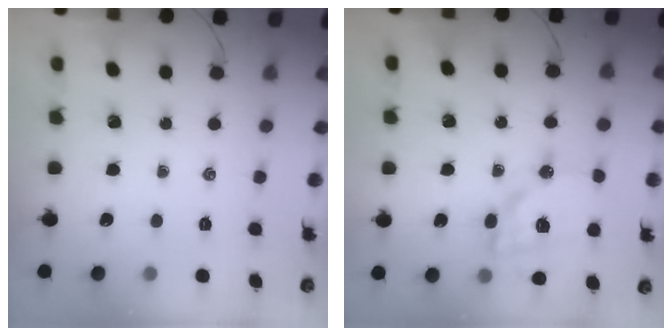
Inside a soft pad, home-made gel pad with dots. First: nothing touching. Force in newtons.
{"total": 16.5, "press": 16.1, "slide": 3.5}